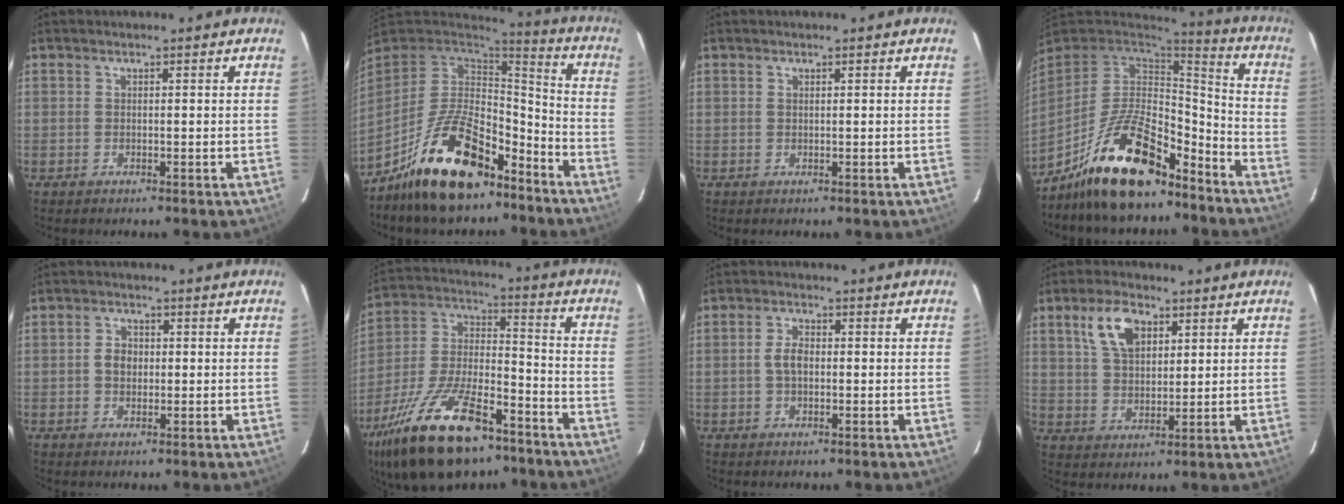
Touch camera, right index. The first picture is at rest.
{"total": 20.2, "force": [-12.9, 8.9, 12.7], "torque": [-0.252, 0.005, -0.217]}
{"total": 0.0}
{"total": 19.7, "force": [-13.6, 7.2, 12.3], "torque": [-0.247, -0.001, -0.235]}
{"total": 3.0, "force": [0.0, 2.4, 1.8], "torque": [-0.032, 0.008, 0.000]}
{"total": 24.2, "force": [-15.4, 9.8, 16.0], "torque": [-0.321, -0.011, -0.262]}
{"total": 3.4, "force": [-0.2, 2.0, 2.8], "torque": [-0.056, 0.006, -0.001]}
{"total": 8.8, "force": [4.3, 4.7, 6.1], "torque": [-0.119, 0.018, 0.082]}